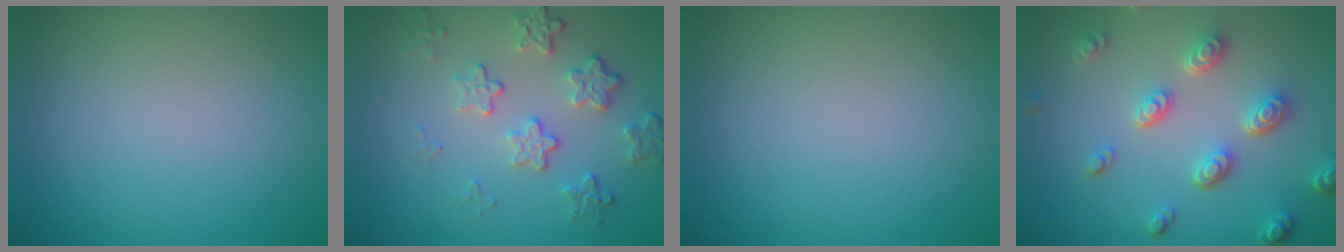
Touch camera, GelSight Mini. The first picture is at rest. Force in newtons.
{"total": 4.1, "press": 3.1, "slide": 2.6}
{"total": 0.0}
{"total": 4.5, "press": 3.6, "slide": 2.8}